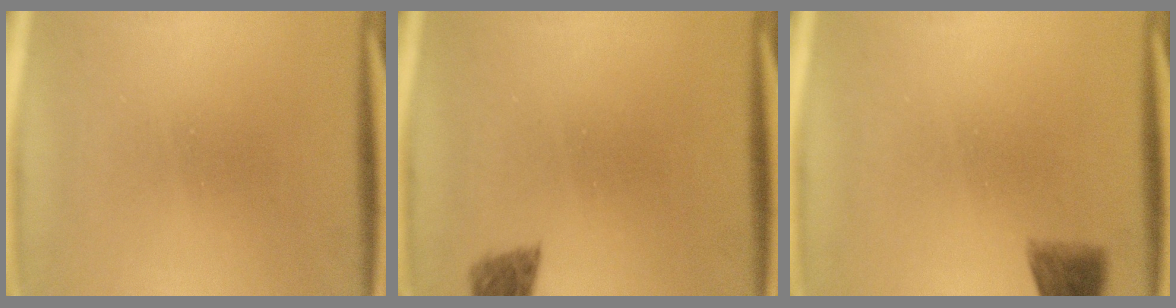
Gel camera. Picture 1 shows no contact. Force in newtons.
{"total": 2.7}
{"total": 3.4}